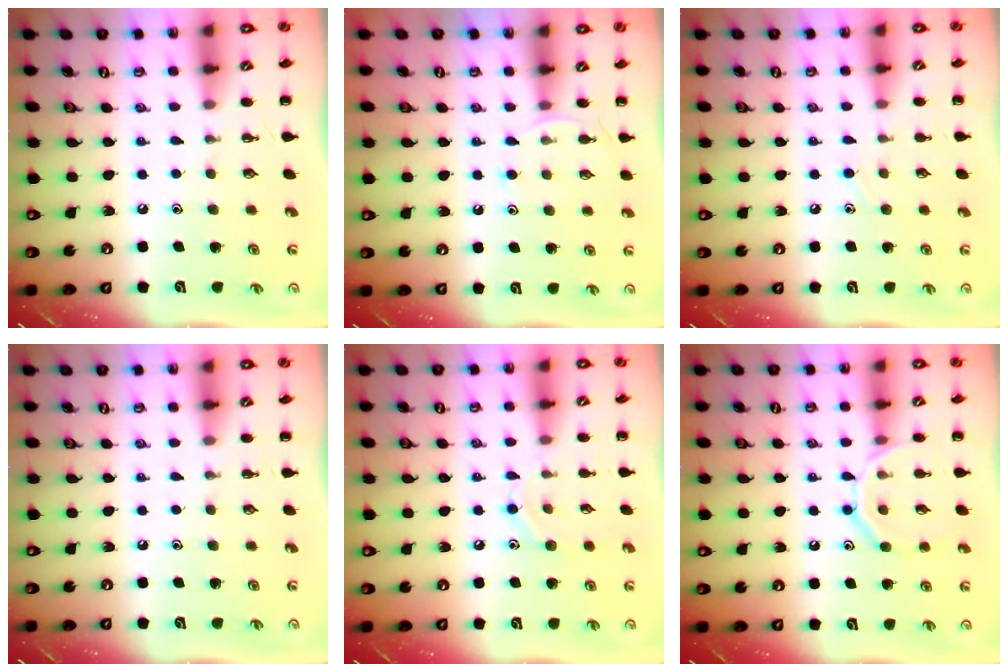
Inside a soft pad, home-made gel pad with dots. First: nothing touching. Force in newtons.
{"total": 5.7, "press": 5.4, "slide": 1.8}
{"total": 6.5, "press": 6.1, "slide": 2.4}
{"total": 0.0}
{"total": 7.5, "press": 7.4, "slide": 1.2}
{"total": 11.4, "press": 11.3, "slide": 1.3}